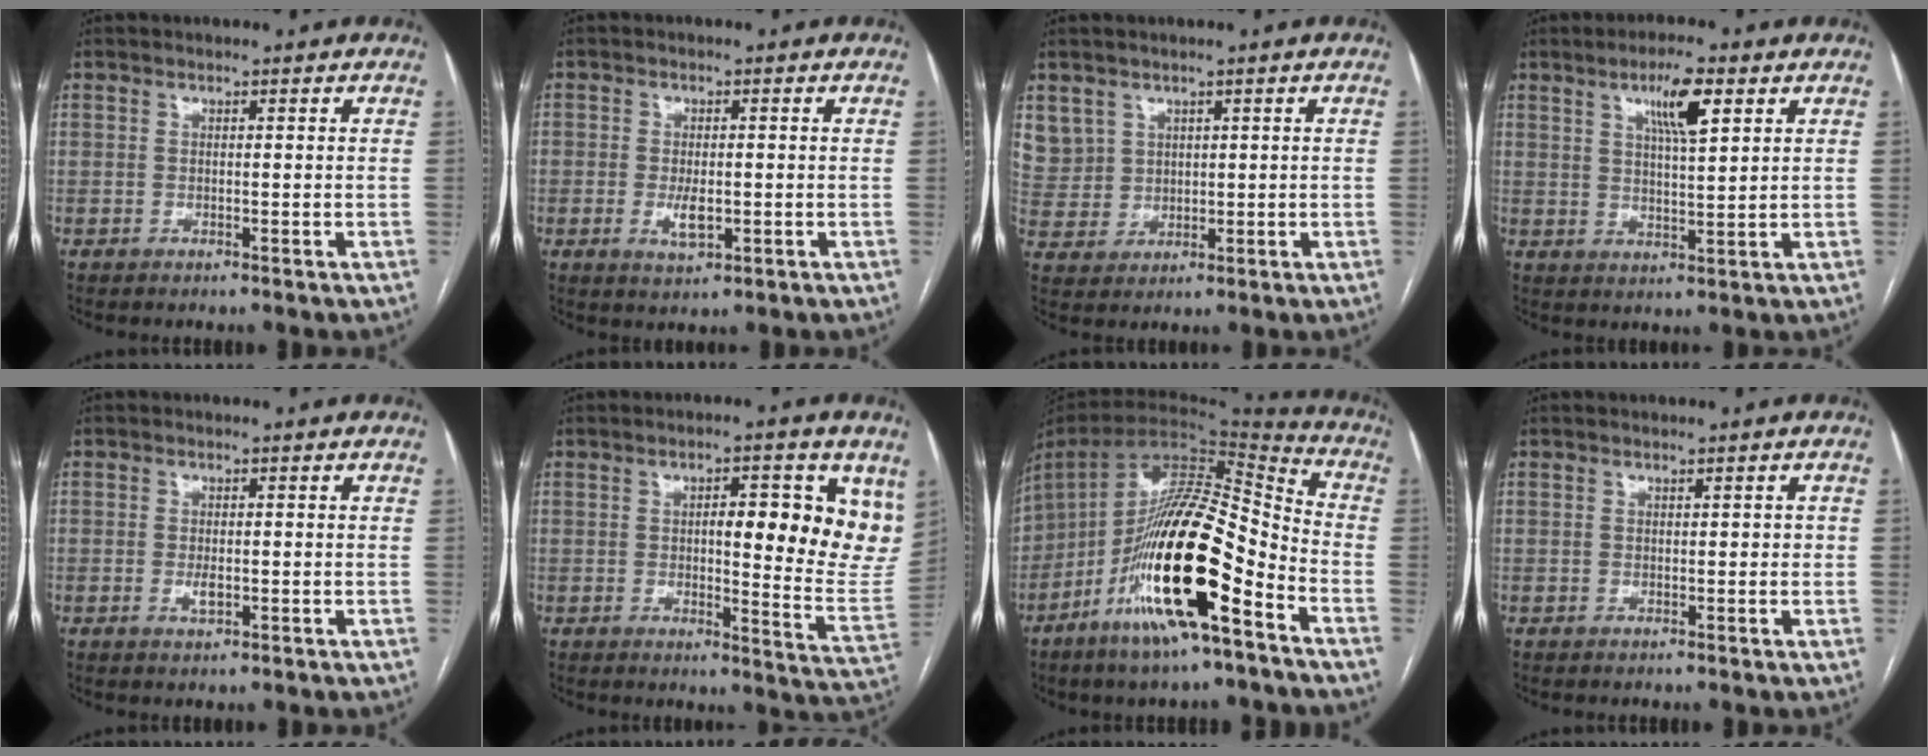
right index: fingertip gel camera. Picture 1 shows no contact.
{"total": 3.7, "force": [-0.9, 1.8, 3.1], "torque": [-0.054, -0.002, -0.011]}
{"total": 7.7, "force": [3.7, 6.8, 0.6], "torque": [-0.026, 0.018, 0.092]}
{"total": 7.0, "force": [3.5, 1.1, 6.0], "torque": [-0.106, 0.002, 0.058]}
{"total": 1.8, "force": [-0.5, 0.8, 1.6], "torque": [-0.028, 0.000, -0.006]}
{"total": 14.2, "force": [5.2, 3.7, 12.7], "torque": [-0.143, -0.010, 0.062]}
{"total": 20.5, "force": [-9.3, 4.0, 17.8], "torque": [-0.321, -0.006, -0.158]}
{"total": 1.1, "force": [0.2, 0.6, 0.8], "torque": [-0.011, 0.007, 0.004]}